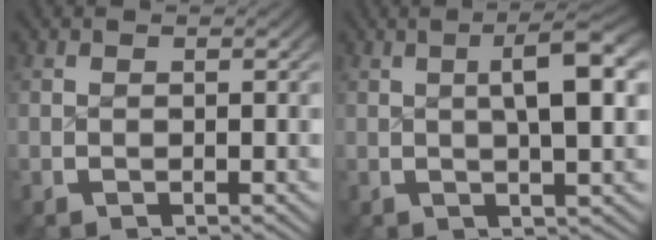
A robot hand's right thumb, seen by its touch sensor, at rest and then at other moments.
{"total": 5.7, "force": [1.2, 1.5, 5.4], "torque": [-0.082, 0.009, 0.017]}